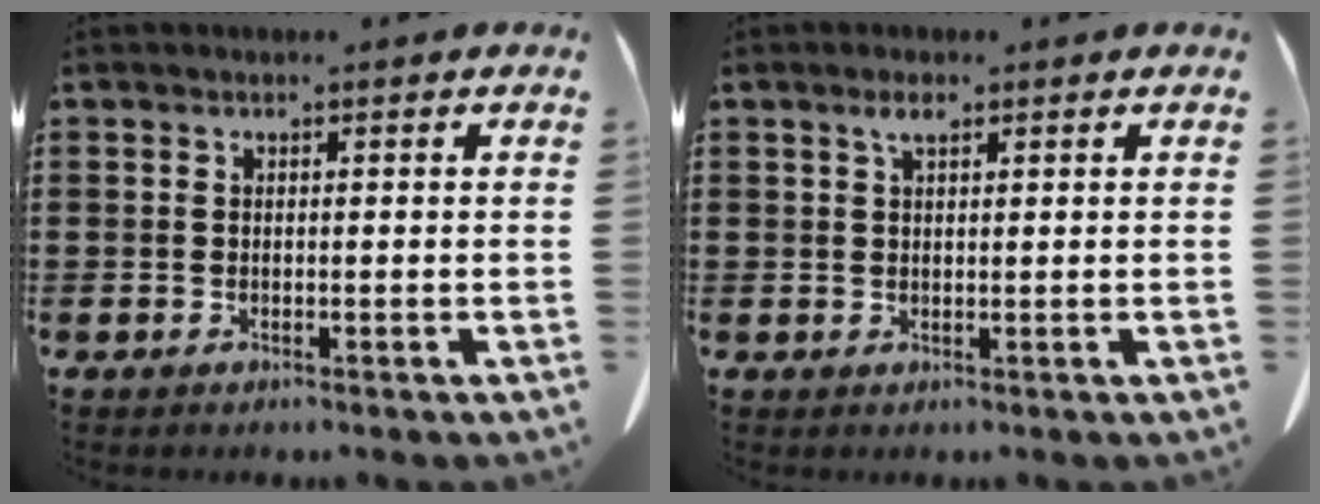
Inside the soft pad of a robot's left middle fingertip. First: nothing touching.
{"total": 2.1, "force": [1.2, 0.6, 1.6], "torque": [-0.034, 0.002, 0.020]}